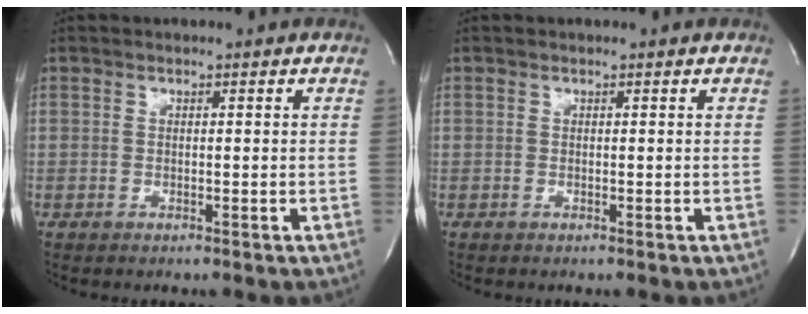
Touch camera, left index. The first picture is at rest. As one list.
[{"total": 0.0}]